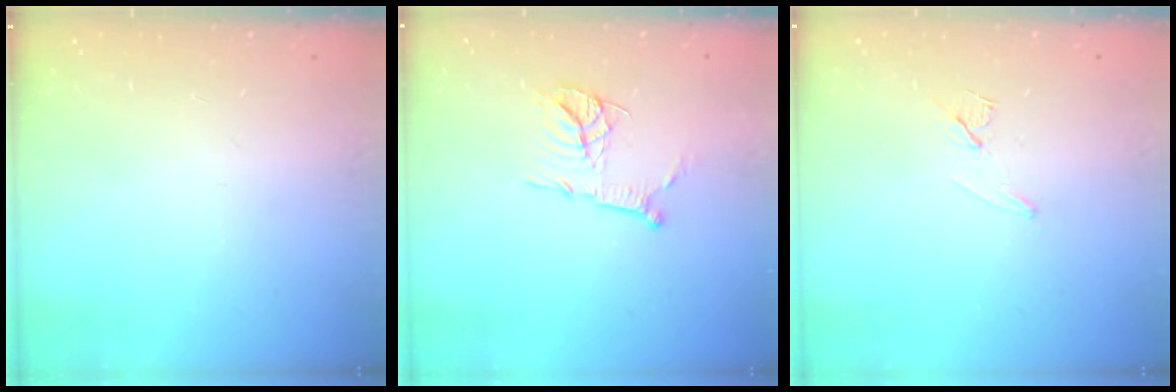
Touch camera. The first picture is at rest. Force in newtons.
{"total": 13.9, "press": 13.9, "slide": 1.2}
{"total": 6.7, "press": 6.0, "slide": 3.0}